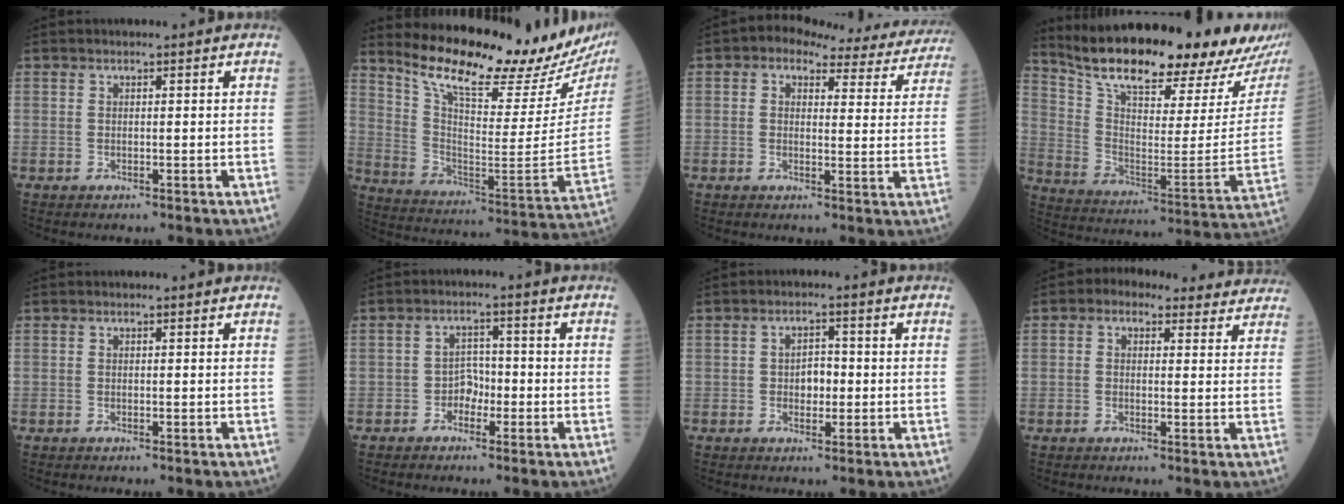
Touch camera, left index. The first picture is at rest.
{"total": 23.6, "force": [20.4, 3.0, 11.4], "torque": [-0.194, -0.075, 0.295]}
{"total": 13.9, "force": [11.9, 5.4, 4.9], "torque": [-0.035, 0.017, 0.114]}
{"total": 25.7, "force": [22.4, 4.3, 11.8], "torque": [-0.199, -0.055, 0.322]}
{"total": 0.0}
{"total": 2.8, "force": [-1.4, 1.9, 1.5], "torque": [-0.020, 0.009, -0.030]}
{"total": 3.2, "force": [-0.4, 2.0, 2.5], "torque": [-0.038, 0.009, -0.007]}
{"total": 9.5, "force": [7.7, 4.7, 2.9], "torque": [-0.019, 0.034, 0.079]}